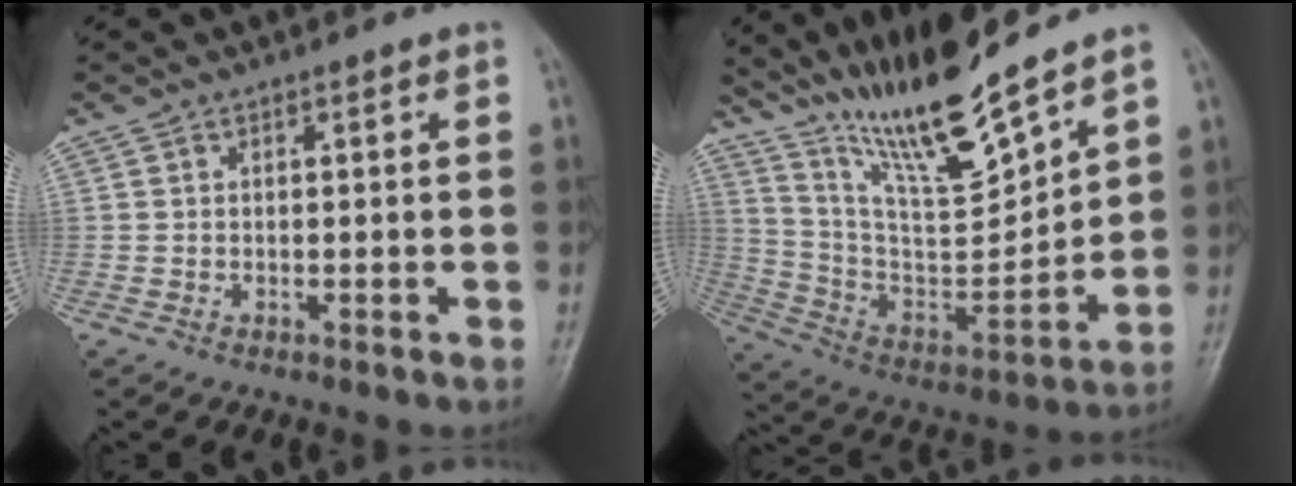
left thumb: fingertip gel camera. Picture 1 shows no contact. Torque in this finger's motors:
{"motor_torque": [0.07, -0.06, 1.36, -1.41, 0.24]}